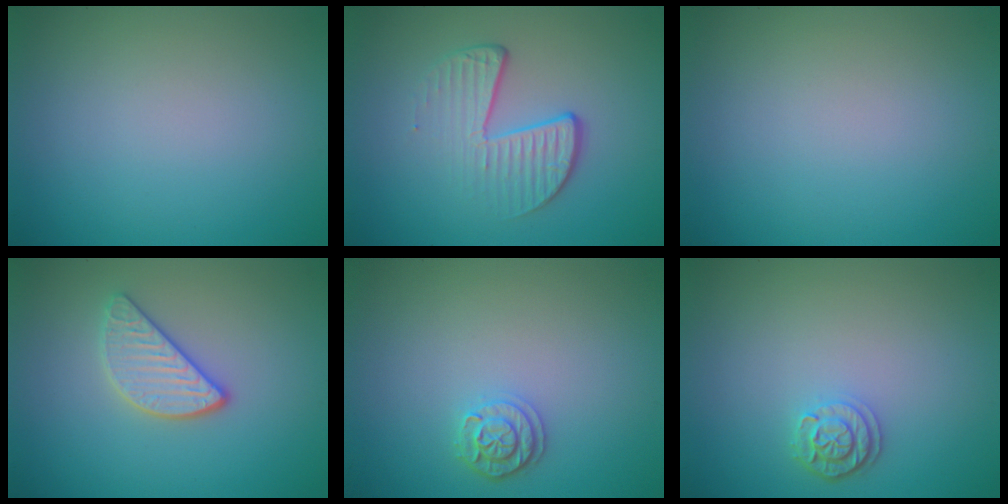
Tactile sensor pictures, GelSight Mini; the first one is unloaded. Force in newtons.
{"total": 4.1, "press": 2.6, "slide": 3.2}
{"total": 0.0}
{"total": 2.9, "press": 2.7, "slide": 1.2}
{"total": 2.0, "press": 1.9, "slide": 0.5}
{"total": 2.1, "press": 1.8, "slide": 0.9}